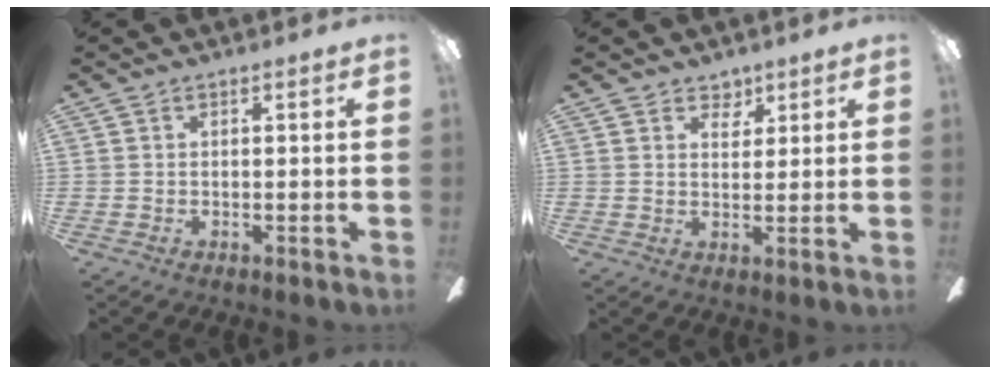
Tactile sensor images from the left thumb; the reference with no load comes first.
{"total": 3.9, "force": [2.9, 2.5, 0.6], "torque": [0.001, -0.013, 0.050]}